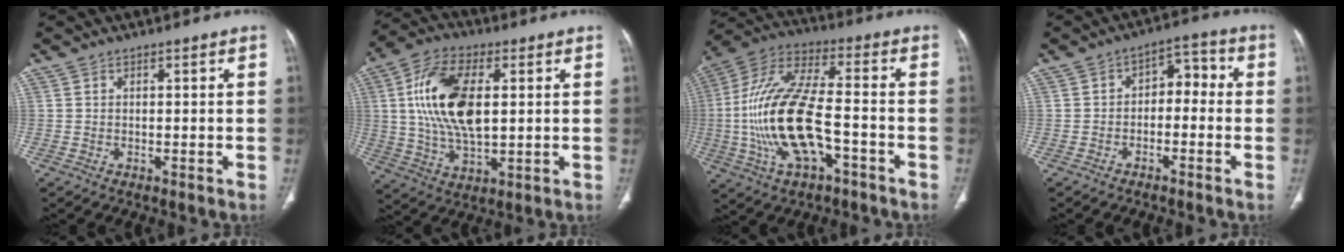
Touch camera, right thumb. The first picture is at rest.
{"total": 16.7, "force": [2.7, 8.6, 14.1], "torque": [-0.273, 0.002, 0.052]}
{"total": 20.2, "force": [-4.3, 8.7, 17.7], "torque": [-0.373, 0.036, -0.073]}
{"total": 6.0, "force": [-1.2, 4.1, 4.3], "torque": [-0.037, 0.042, -0.029]}